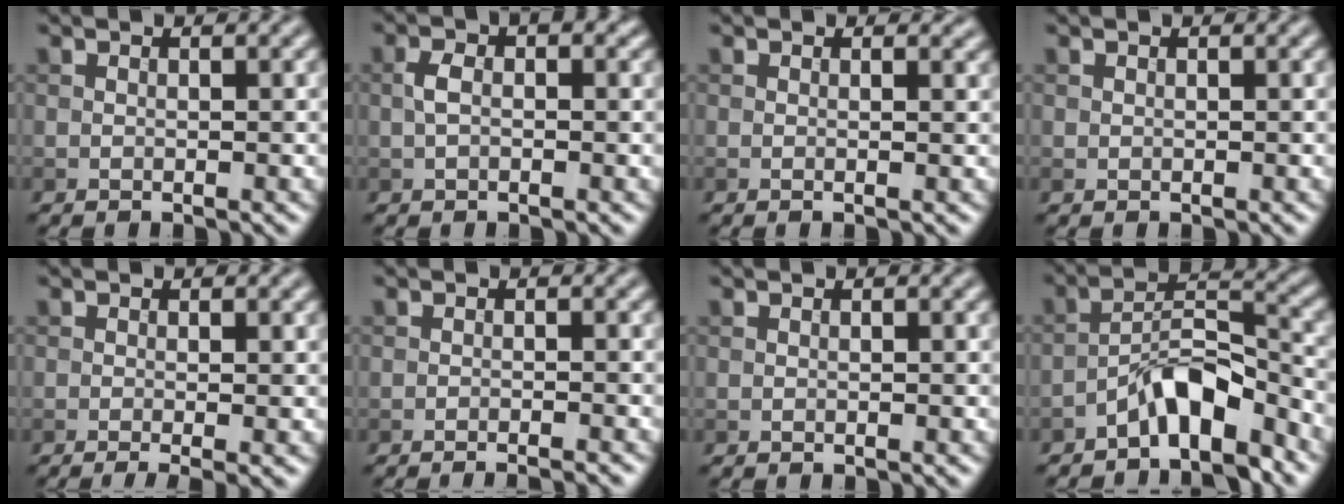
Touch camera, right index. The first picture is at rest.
{"total": 2.2, "force": [0.0, 1.2, 1.9], "torque": [-0.036, 0.006, -0.004]}
{"total": 0.8, "force": [0.3, 0.2, 0.7], "torque": [-0.010, -0.004, -0.002]}
{"total": 0.0}
{"total": 2.8, "force": [-0.7, 0.8, 2.6], "torque": [-0.037, -0.009, -0.013]}
{"total": 2.5, "force": [-1.9, 0.3, 1.5], "torque": [-0.018, 0.008, -0.033]}
{"total": 0.0}
{"total": 5.6, "force": [-4.1, 1.7, 3.5], "torque": [-0.056, 0.013, -0.076]}